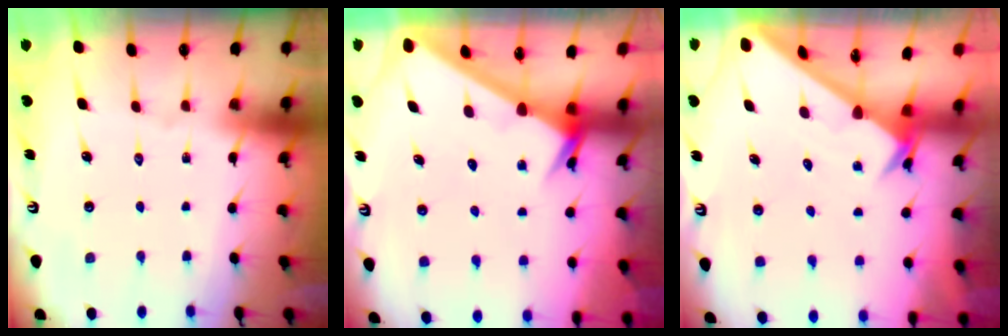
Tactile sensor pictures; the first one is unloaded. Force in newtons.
{"total": 2.6, "press": 2.6, "slide": 0.1}
{"total": 2.0, "press": 2.0, "slide": 0.1}